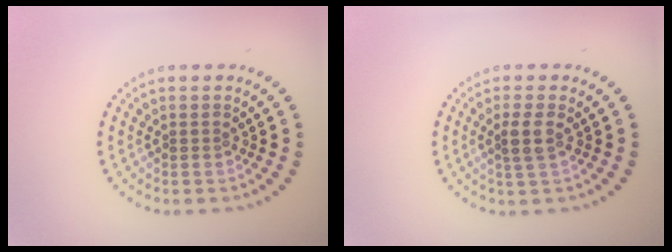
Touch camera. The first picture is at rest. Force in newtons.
{"total": 1.9, "press": 1.6, "slide": 1.0}